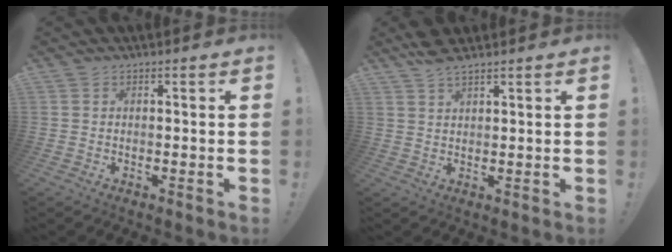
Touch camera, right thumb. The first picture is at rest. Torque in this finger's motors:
{"motor_torque": [0.07, 1.16, 0.39, 0.53, 0.01]}